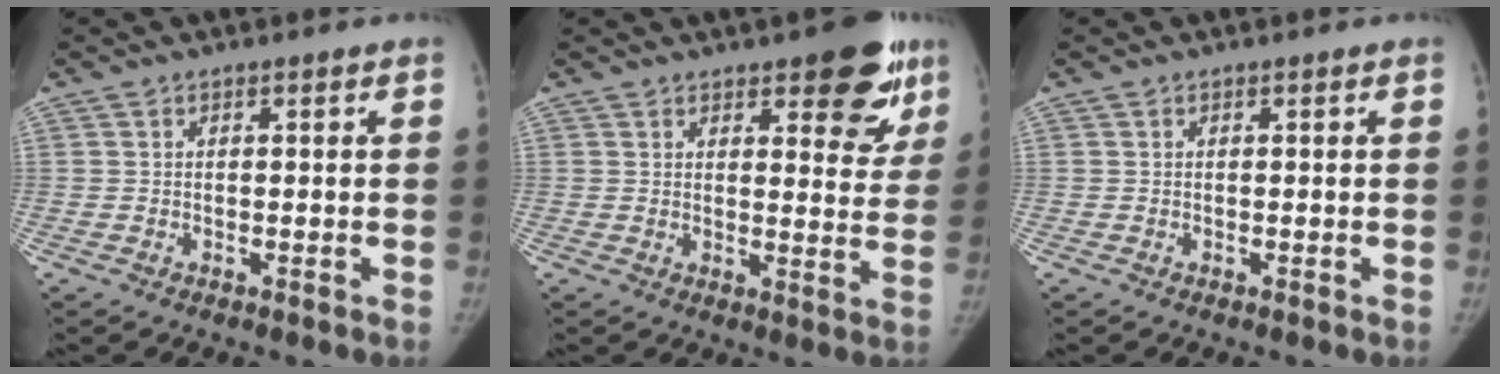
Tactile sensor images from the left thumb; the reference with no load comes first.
{"total": 12.0, "force": [7.2, 4.7, 8.4], "torque": [-0.054, -0.034, 0.089]}
{"total": 0.0}